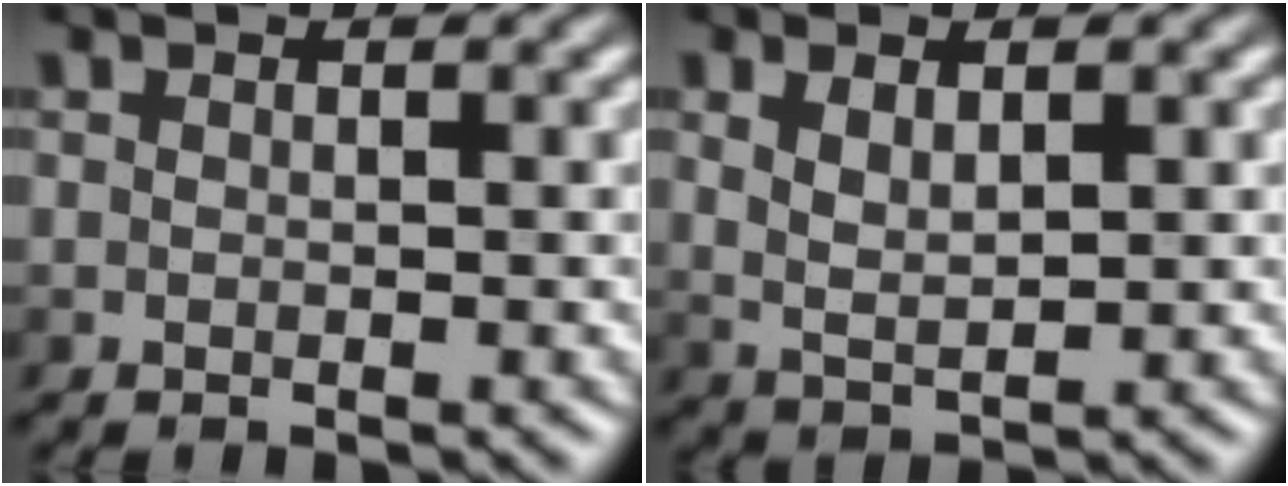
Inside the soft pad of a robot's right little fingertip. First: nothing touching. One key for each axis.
{"total": 2.7, "fx": 1.0, "fy": 1.0, "fz": 2.2, "tx": -0.047, "ty": -0.002, "tz": 0.023}